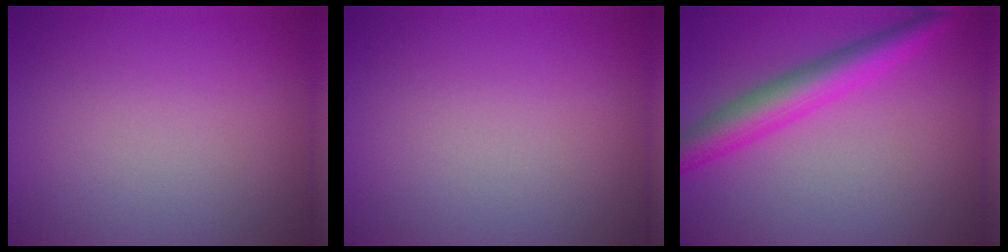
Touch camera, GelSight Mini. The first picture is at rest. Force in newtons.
{"total": 0.0}
{"total": 5.0, "press": 5.0, "slide": 0.1}